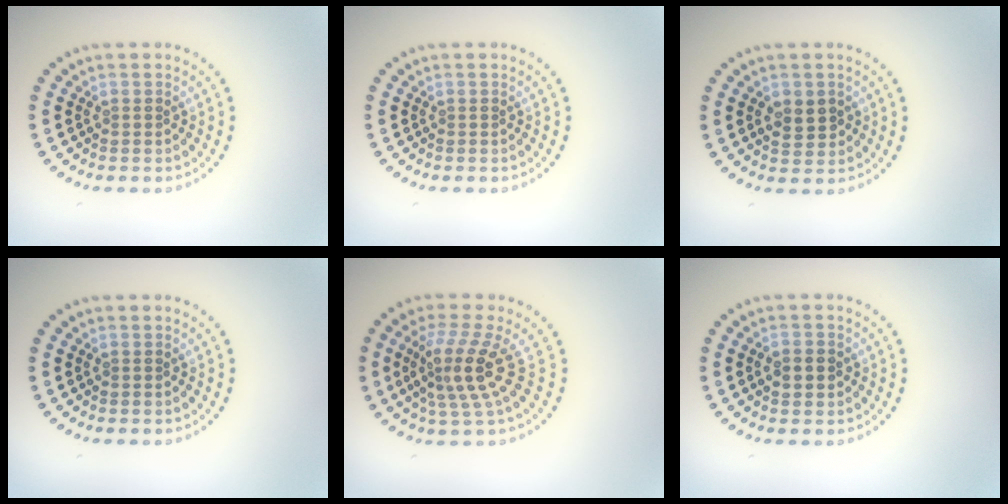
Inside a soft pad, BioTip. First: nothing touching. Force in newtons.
{"total": 0.0}
{"total": 2.4, "press": 2.3, "slide": 0.4}
{"total": 0.0}
{"total": 4.2, "press": 3.1, "slide": 2.8}
{"total": 2.0, "press": 1.9, "slide": 0.4}